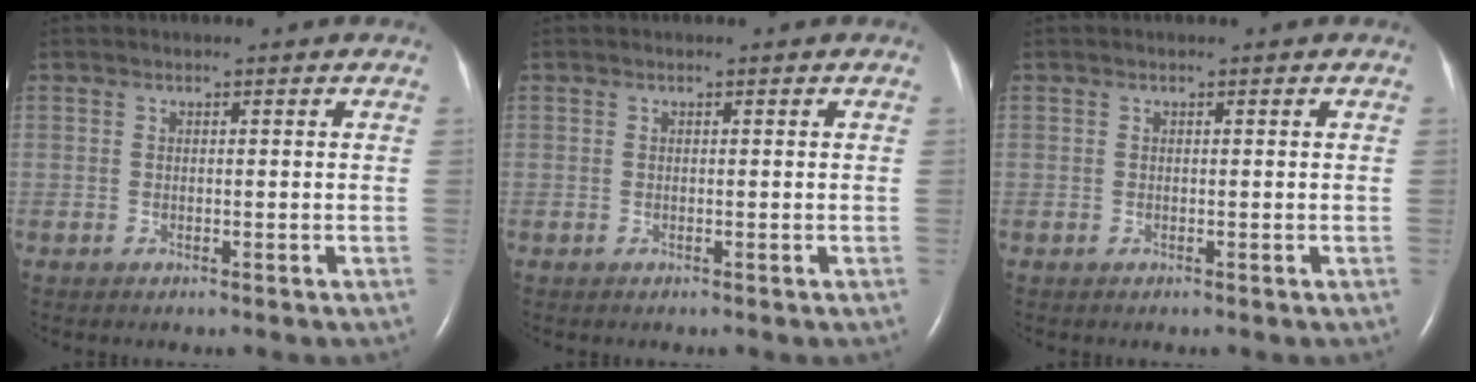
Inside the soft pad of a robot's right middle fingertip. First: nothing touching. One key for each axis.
{"total": 0.0}
{"total": 0.0}